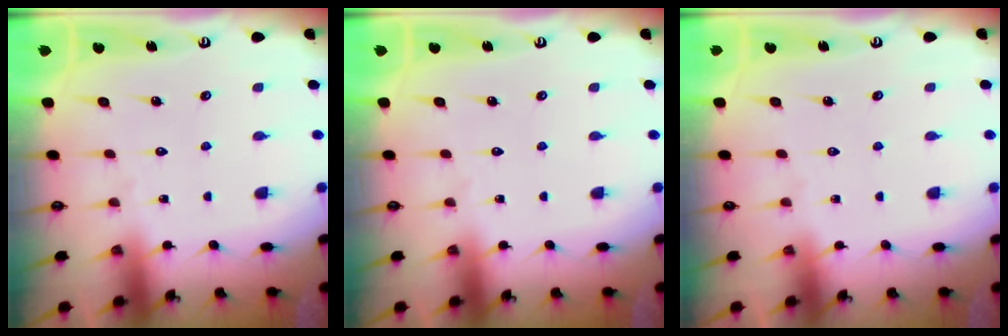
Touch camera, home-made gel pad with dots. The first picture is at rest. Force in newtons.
{"total": 0.0}
{"total": 0.0}